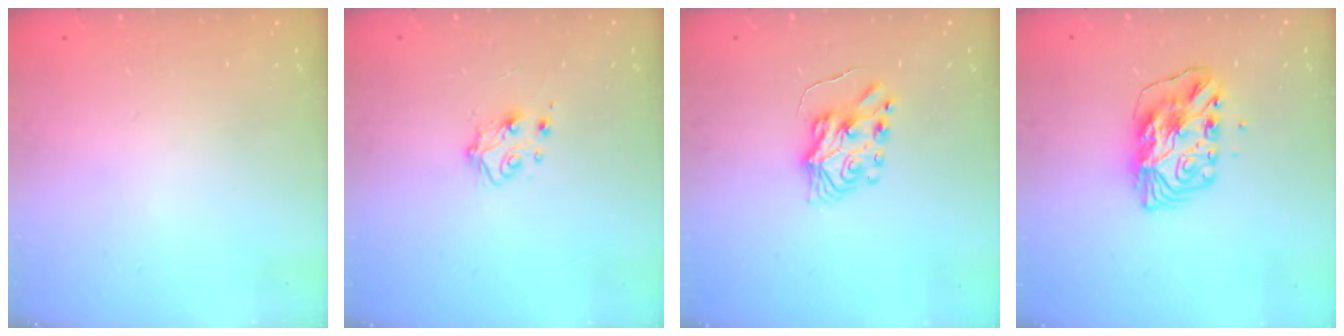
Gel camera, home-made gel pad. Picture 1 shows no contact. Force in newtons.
{"total": 4.8, "press": 4.8, "slide": 0.4}
{"total": 7.3, "press": 7.3, "slide": 0.7}
{"total": 10.3, "press": 10.3, "slide": 0.8}